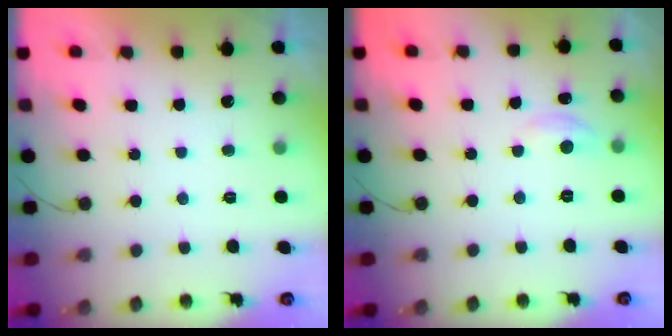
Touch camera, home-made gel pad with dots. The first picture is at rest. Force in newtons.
{"total": 2.7, "press": 2.7, "slide": 0.3}